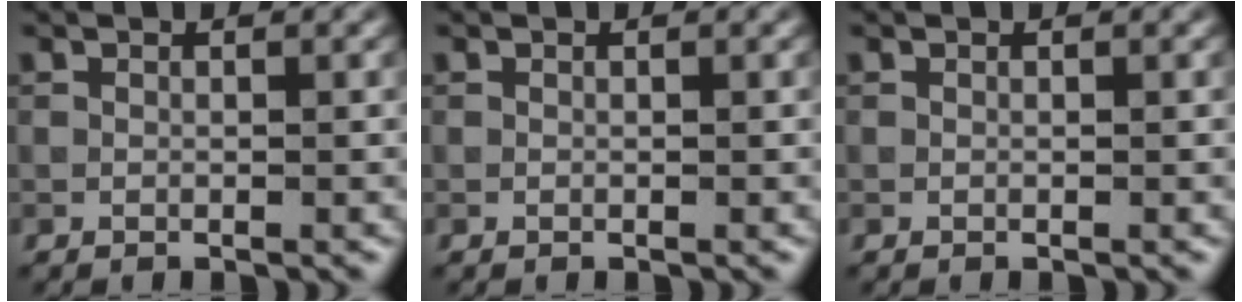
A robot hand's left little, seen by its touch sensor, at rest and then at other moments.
{"total": 0.0}
{"total": 0.0}